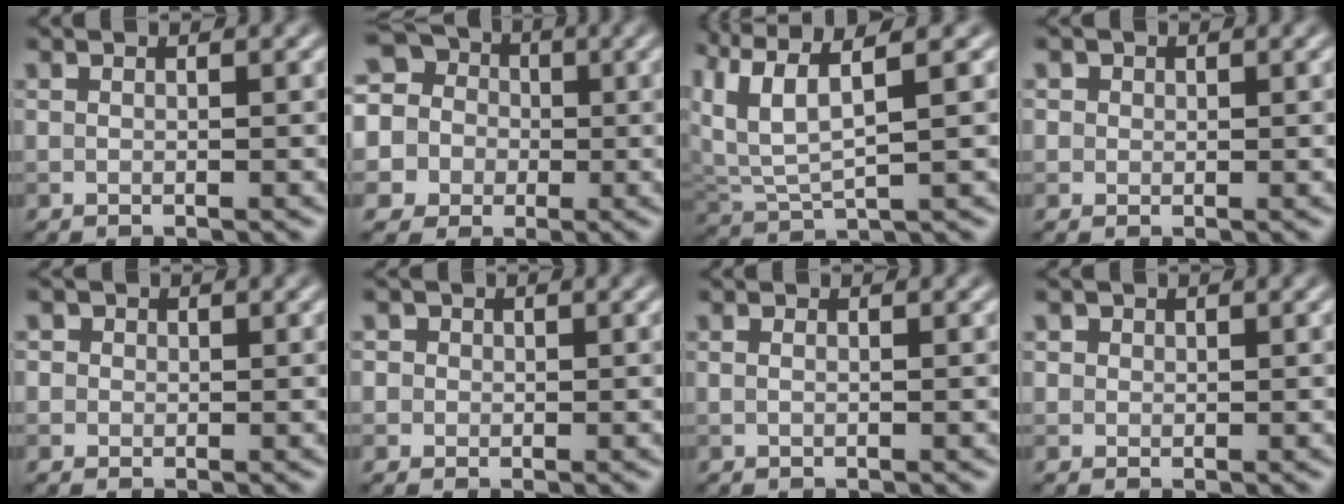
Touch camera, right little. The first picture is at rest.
{"total": 11.9, "force": [2.9, 10.6, 4.6], "torque": [-0.131, 0.049, 0.010]}
{"total": 6.1, "force": [3.2, 2.1, 4.8], "torque": [-0.113, 0.006, 0.068]}
{"total": 1.9, "force": [0.9, 1.6, 0.6], "torque": [-0.005, 0.003, 0.011]}
{"total": 2.4, "force": [1.0, 2.1, 0.8], "torque": [0.003, 0.012, 0.000]}
{"total": 2.8, "force": [1.0, 2.4, 0.9], "torque": [0.003, 0.012, 0.001]}
{"total": 0.5, "force": [0.1, 0.3, 0.4], "torque": [-0.010, -0.004, 0.001]}
{"total": 1.6, "force": [0.7, 1.3, 0.5], "torque": [-0.005, 0.002, 0.010]}